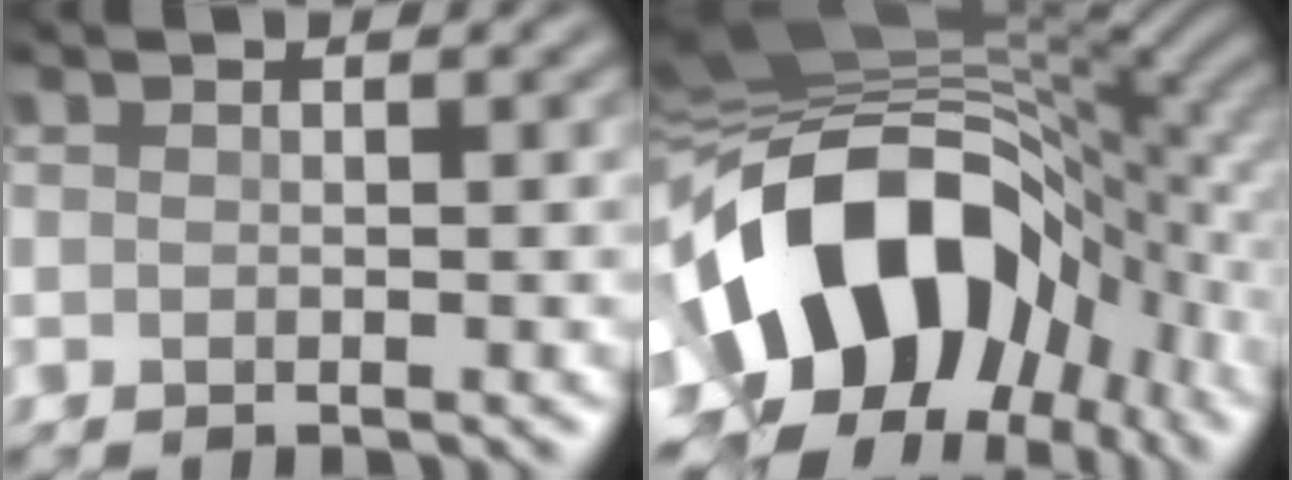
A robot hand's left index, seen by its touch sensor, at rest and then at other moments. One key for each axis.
{"total": 17.8, "fx": -3.7, "fy": 11.6, "fz": 13.0, "tx": -0.235, "ty": 0.006, "tz": -0.068}